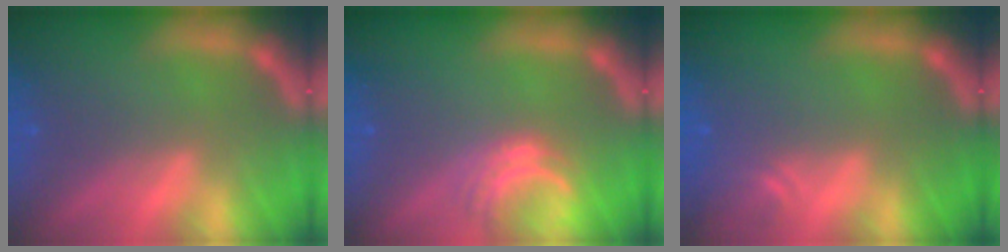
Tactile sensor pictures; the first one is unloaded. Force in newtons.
{"total": 3.0}
{"total": 1.9}